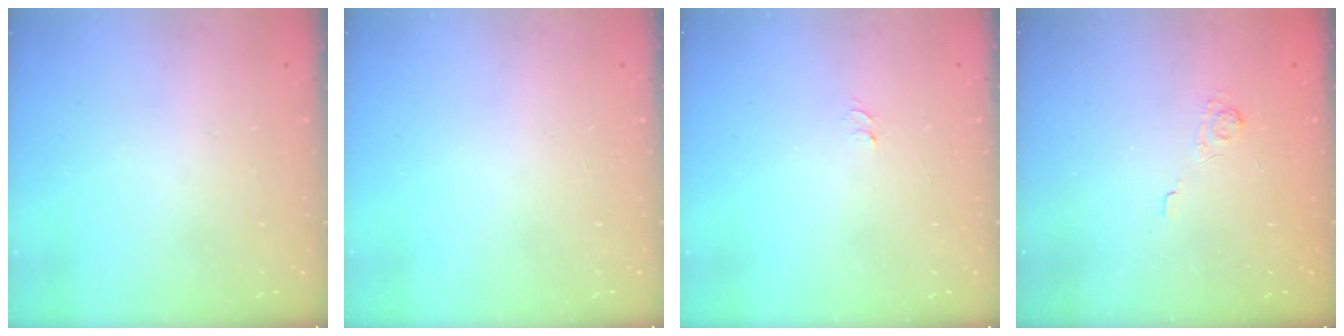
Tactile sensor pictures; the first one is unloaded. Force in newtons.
{"total": 0.0}
{"total": 3.5, "press": 3.4, "slide": 0.4}
{"total": 2.2, "press": 1.7, "slide": 1.5}